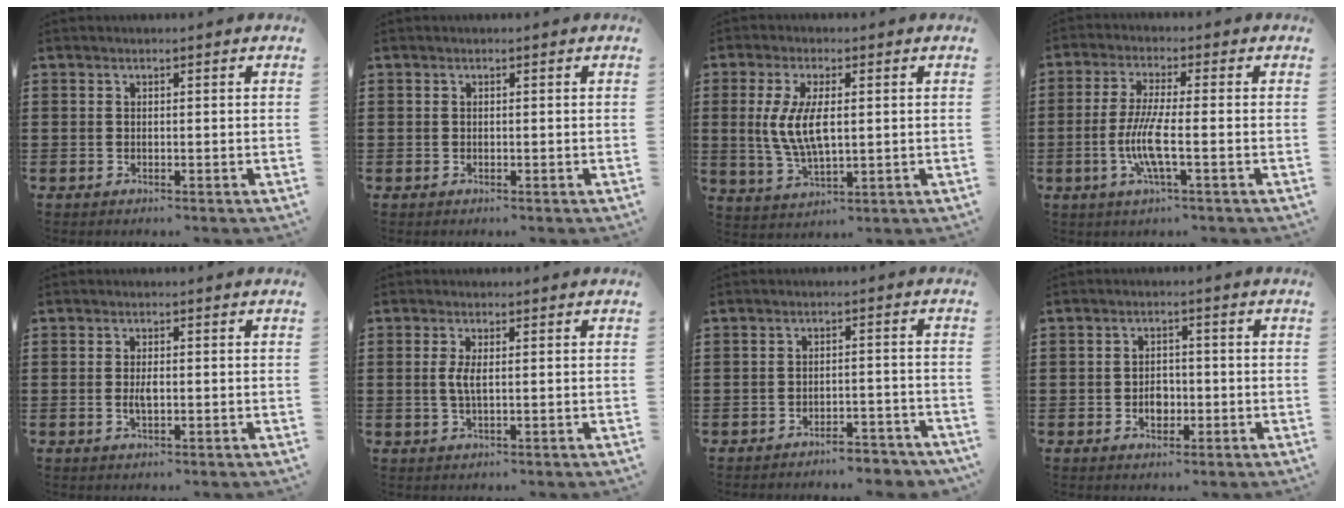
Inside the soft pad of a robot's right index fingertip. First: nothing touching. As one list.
[{"total": 0.0}, {"total": 7.5, "force": [0.6, 3.0, 6.8], "torque": [-0.151, 0.001, 0.005]}, {"total": 7.4, "force": [-1.9, 1.1, 7.0], "torque": [-0.155, -0.017, -0.043]}, {"total": 2.3, "force": [-0.3, 0.9, 2.1], "torque": [-0.046, -0.002, -0.008]}, {"total": 2.8, "force": [0.2, 0.7, 2.7], "torque": [-0.059, -0.003, 0.000]}, {"total": 3.5, "force": [-3.4, 0.3, 0.8], "torque": [-0.017, 0.003, -0.070]}, {"total": 3.0, "force": [-0.9, 2.3, 1.8], "torque": [-0.023, -0.003, -0.021]}]